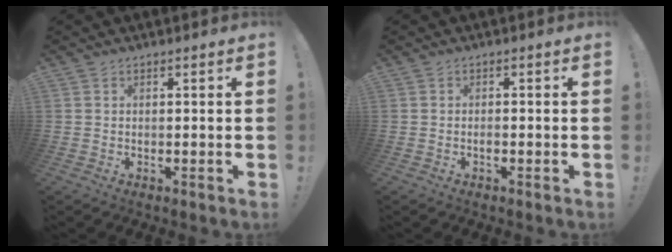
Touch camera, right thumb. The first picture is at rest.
{"total": 0.9, "force": [-0.7, 0.2, 0.6], "torque": [-0.013, 0.002, -0.012]}